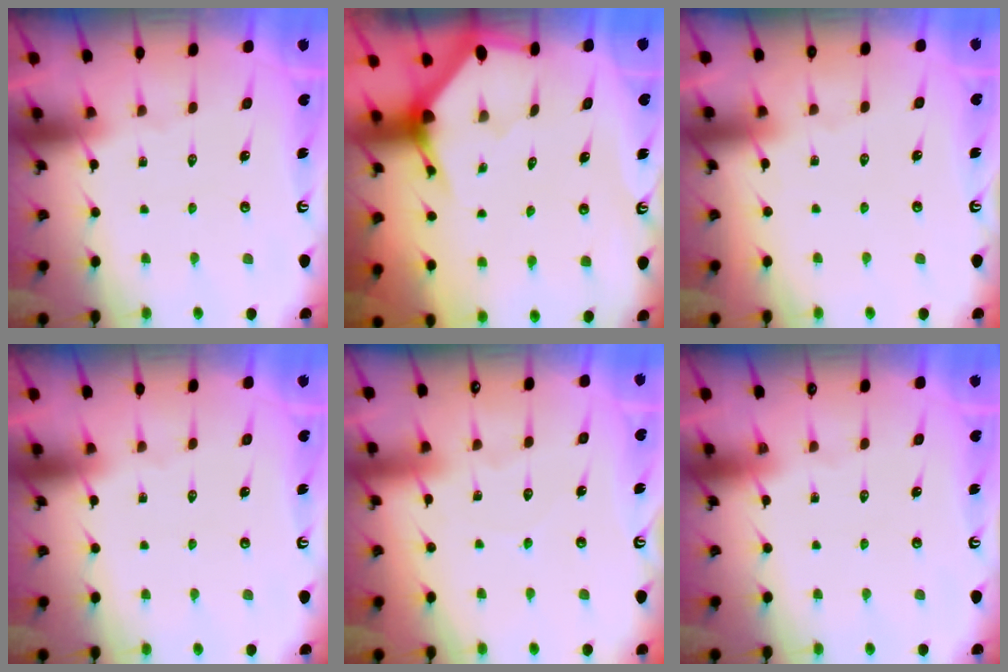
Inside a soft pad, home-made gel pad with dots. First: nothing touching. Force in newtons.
{"total": 2.9, "press": 2.9, "slide": 0.2}
{"total": 2.2, "press": 2.2, "slide": 0.3}
{"total": 0.0}
{"total": 3.9, "press": 3.8, "slide": 0.4}
{"total": 0.0}